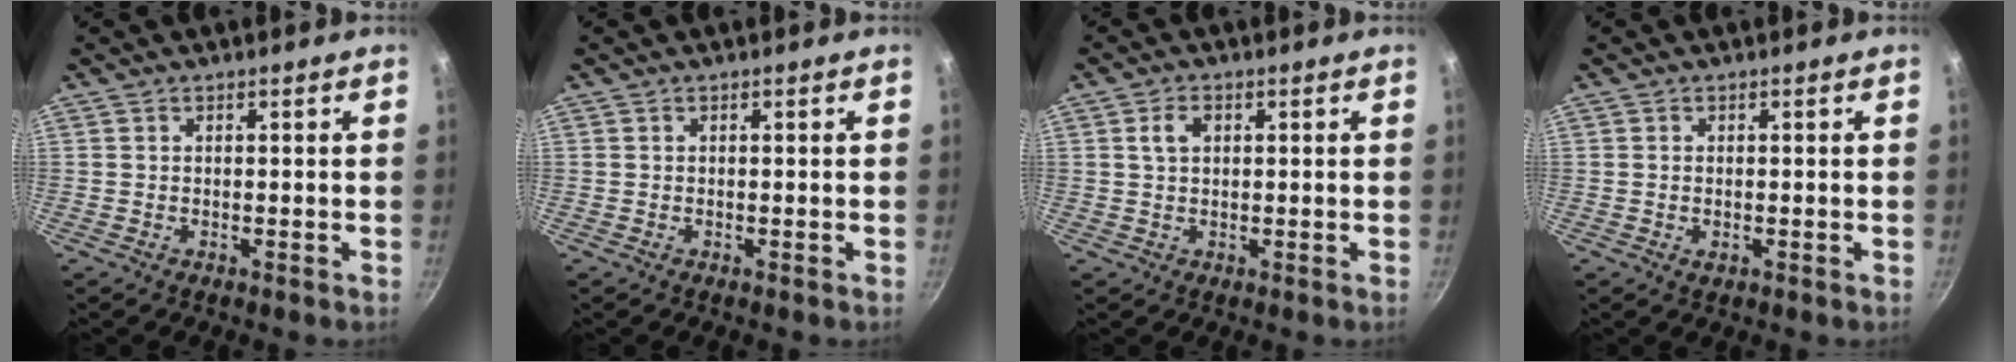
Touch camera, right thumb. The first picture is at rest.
{"total": 0.0}
{"total": 3.1, "force": [0.7, 2.2, 2.0], "torque": [-0.024, 0.004, 0.013]}
{"total": 1.1, "force": [-0.2, 0.6, 0.8], "torque": [-0.014, 0.000, -0.003]}